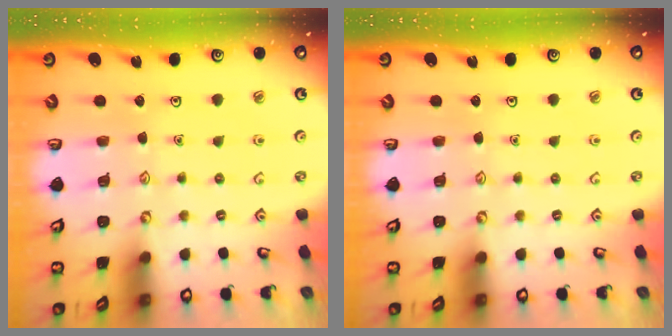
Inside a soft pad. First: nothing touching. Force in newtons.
{"total": 0.0}